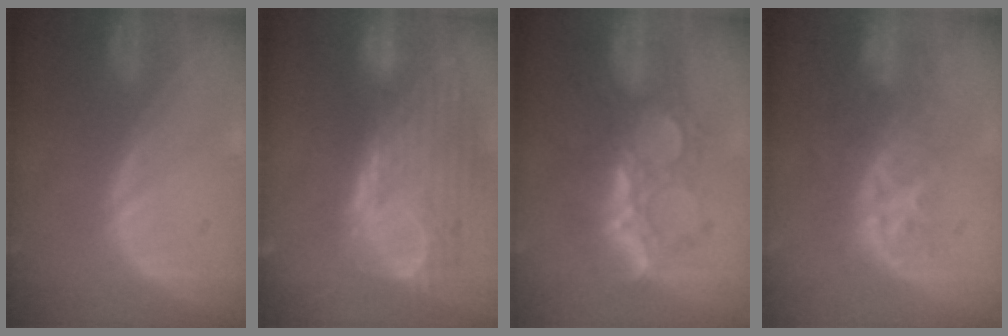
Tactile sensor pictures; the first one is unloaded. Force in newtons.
{"total": 12.6, "press": 10.6, "slide": 6.8}
{"total": 8.9, "press": 8.2, "slide": 3.6}
{"total": 8.7, "press": 7.2, "slide": 4.9}